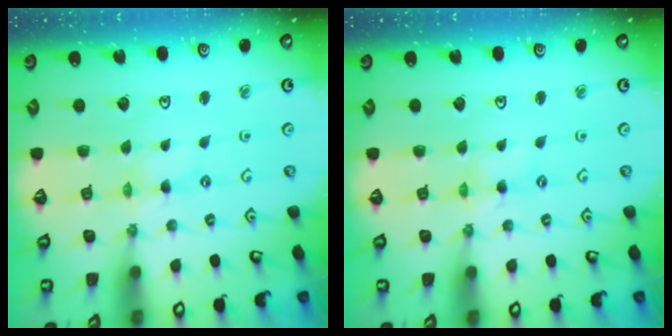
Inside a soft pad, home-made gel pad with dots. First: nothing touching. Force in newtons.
{"total": 0.0}